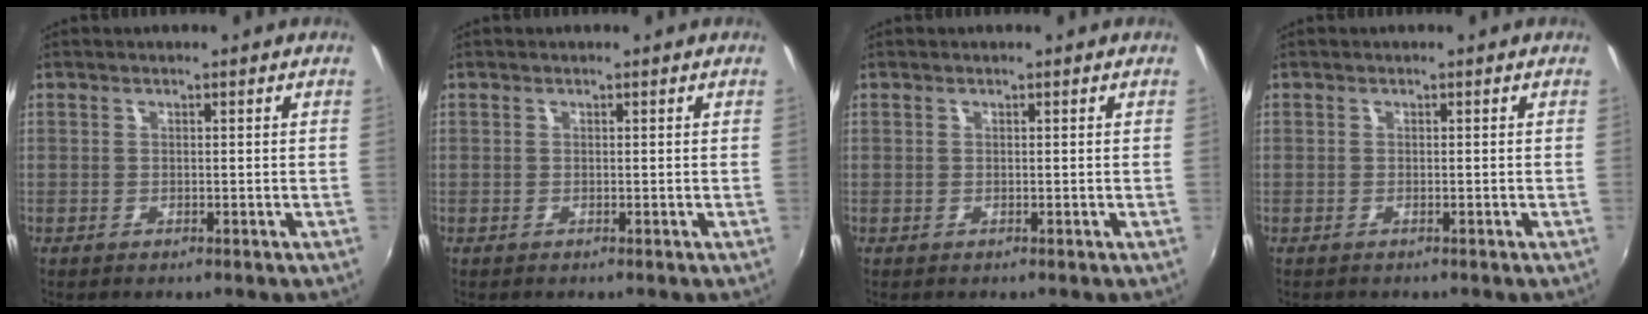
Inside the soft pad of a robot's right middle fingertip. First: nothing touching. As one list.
[{"total": 0.0}, {"total": 0.0}, {"total": 0.5, "force": [-0.4, 0.3, 0.1], "torque": [-0.003, 0.000, -0.007]}]